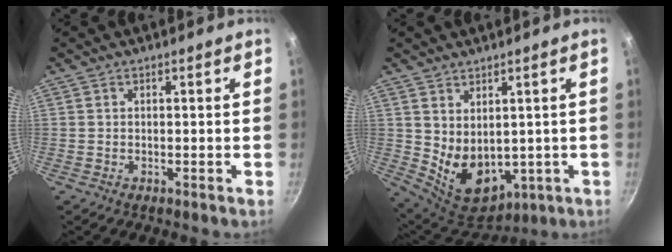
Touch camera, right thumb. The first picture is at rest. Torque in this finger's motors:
{"motor_torque": [-0.63, 0.87, 0.71, 0.71, 0.09]}